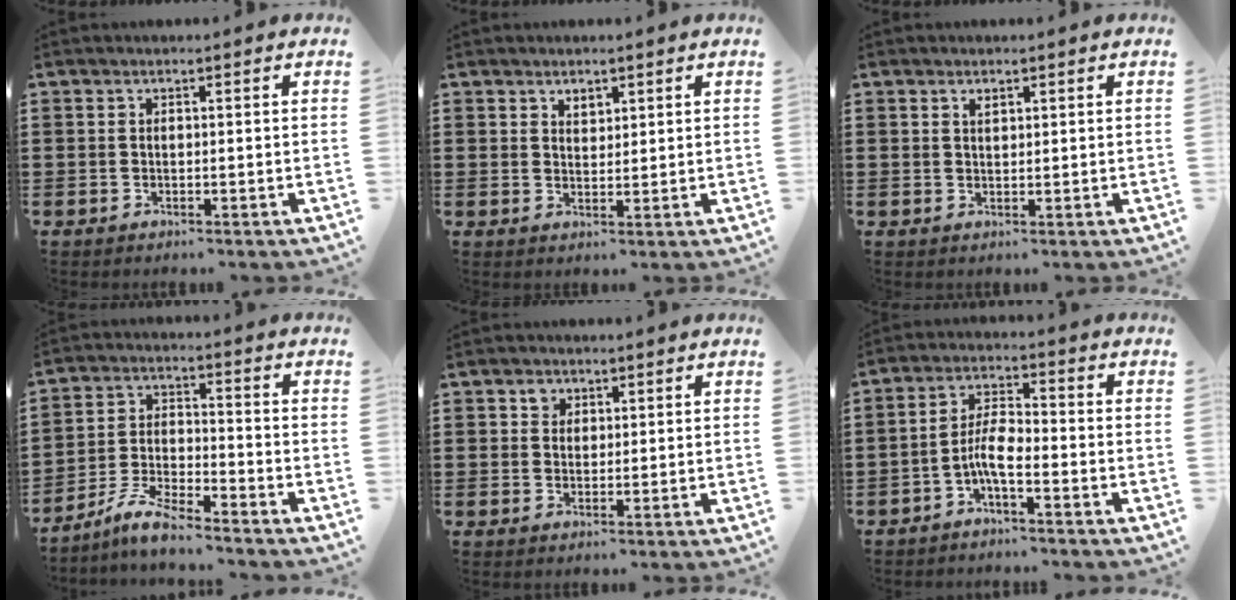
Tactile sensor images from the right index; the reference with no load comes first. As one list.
[{"total": 2.0, "force": [1.6, 1.1, 0.4], "torque": [-0.011, 0.004, 0.031]}, {"total": 1.0, "force": [0.7, 0.5, 0.4], "torque": [-0.011, 0.001, 0.014]}, {"total": 6.1, "force": [-5.5, 0.5, 2.6], "torque": [-0.071, -0.006, -0.111]}, {"total": 2.0, "force": [1.0, 1.7, 0.5], "torque": [-0.017, 0.008, 0.017]}, {"total": 5.0, "force": [-2.1, 1.3, 4.3], "torque": [-0.096, 0.001, -0.044]}]